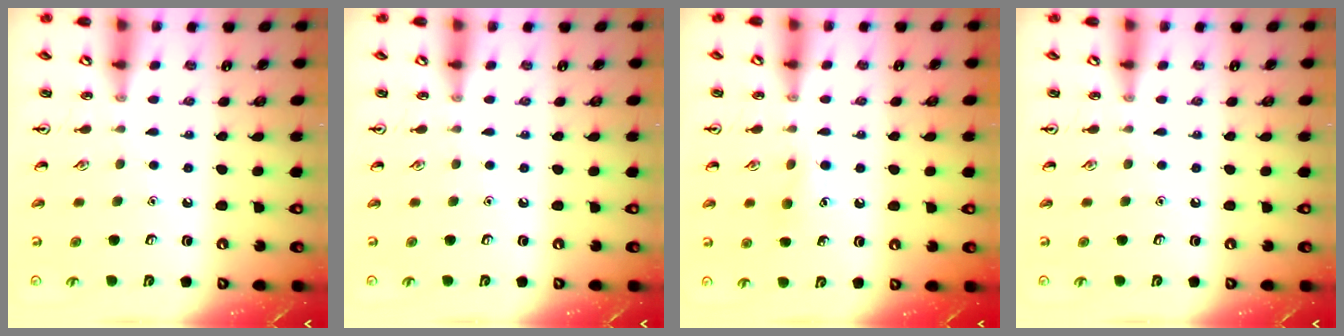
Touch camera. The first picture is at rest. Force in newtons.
{"total": 0.0}
{"total": 7.1, "press": 6.8, "slide": 2.1}
{"total": 0.0}